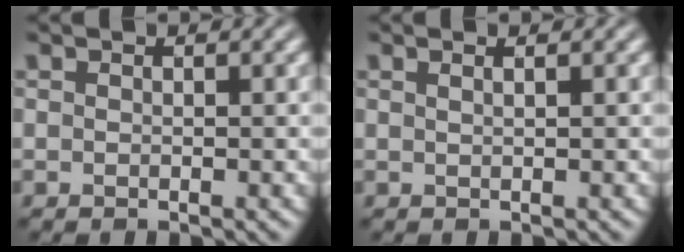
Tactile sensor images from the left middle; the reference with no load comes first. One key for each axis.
{"total": 1.4, "fx": 0.6, "fy": 0.6, "fz": 1.0, "tx": 0.002, "ty": 0.003, "tz": -0.009}